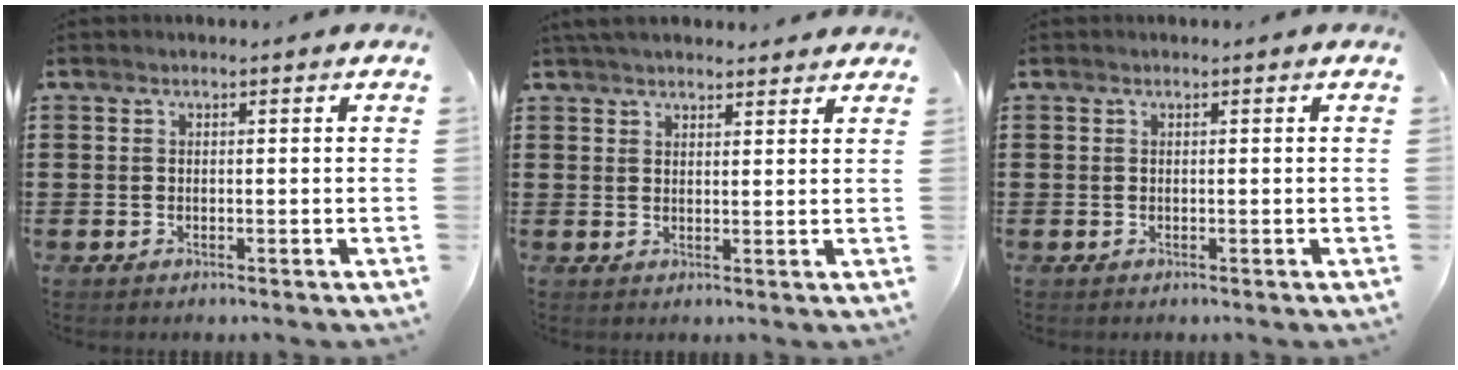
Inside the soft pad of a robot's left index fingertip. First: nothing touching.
{"total": 3.7, "force": [3.5, 0.7, 1.1], "torque": [-0.029, -0.001, 0.066]}
{"total": 0.0}